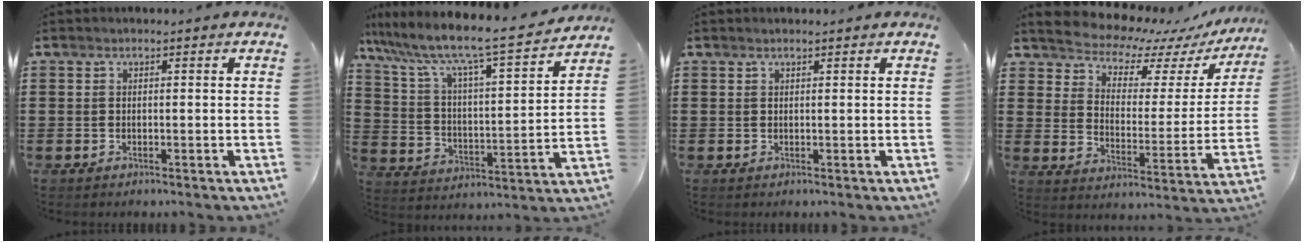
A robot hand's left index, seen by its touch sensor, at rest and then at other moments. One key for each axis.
{"total": 7.9, "fx": 6.6, "fy": 0.3, "fz": 4.2, "tx": -0.112, "ty": -0.057, "tz": 0.102}
{"total": 0.5, "fx": 0.3, "fy": 0.0, "fz": 0.4, "tx": -0.007, "ty": -0.001, "tz": 0.007}
{"total": 5.6, "fx": 5.4, "fy": 1.3, "fz": 0.6, "tx": -0.040, "ty": -0.052, "tz": 0.086}